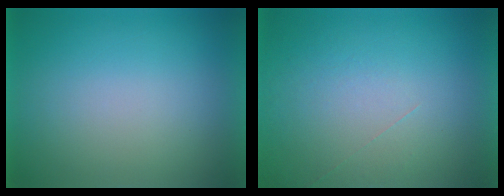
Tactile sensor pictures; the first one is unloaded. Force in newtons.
{"total": 1.1}